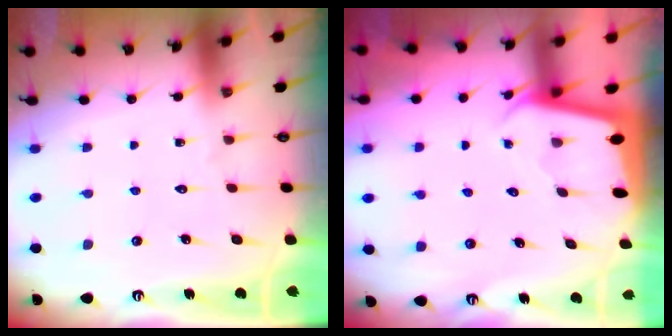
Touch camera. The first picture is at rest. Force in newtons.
{"total": 1.8, "press": 1.7, "slide": 0.1}